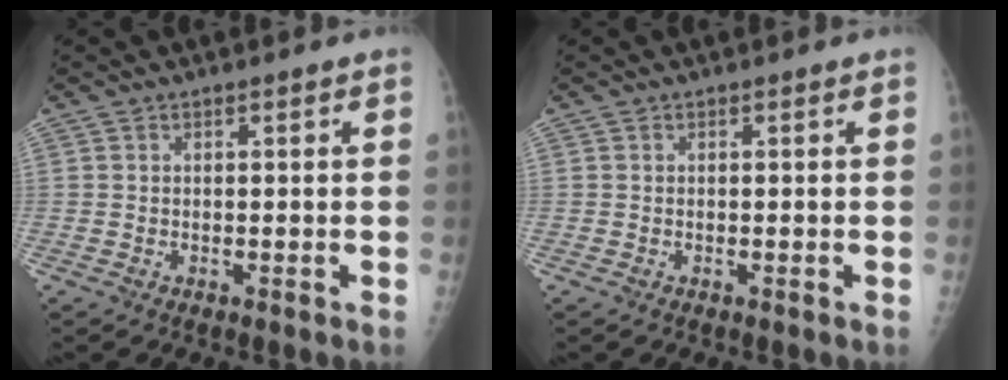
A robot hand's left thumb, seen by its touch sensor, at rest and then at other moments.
{"total": 0.0}